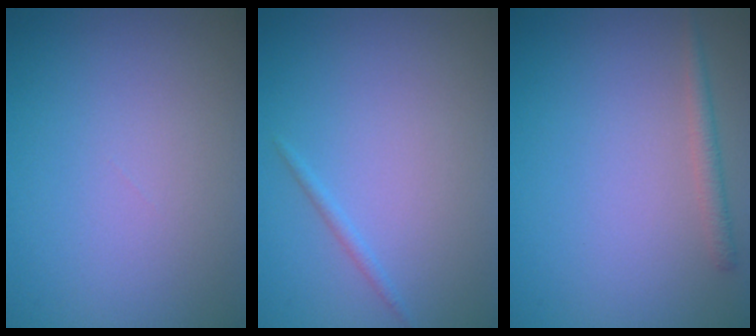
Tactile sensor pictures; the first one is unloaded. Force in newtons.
{"total": 0.7, "press": 0.7, "slide": 0.1}
{"total": 1.4, "press": 1.4, "slide": 0.1}